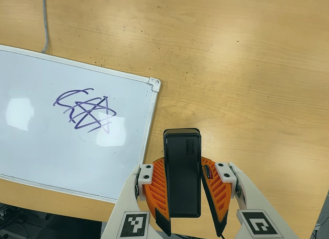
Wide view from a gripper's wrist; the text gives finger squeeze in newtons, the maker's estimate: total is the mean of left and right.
{"total": 7.5, "left": 6.1, "right": 8.9}